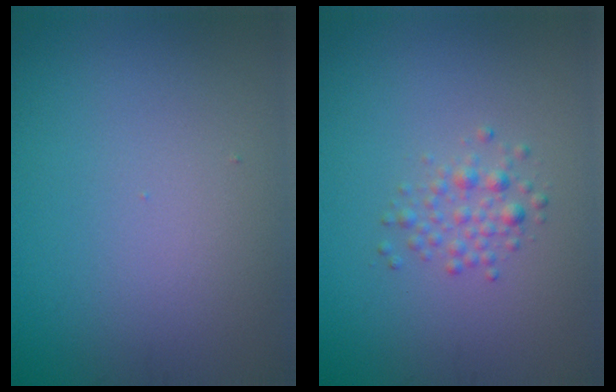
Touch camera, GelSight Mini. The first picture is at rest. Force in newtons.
{"total": 1.7, "press": 1.7, "slide": 0.1}